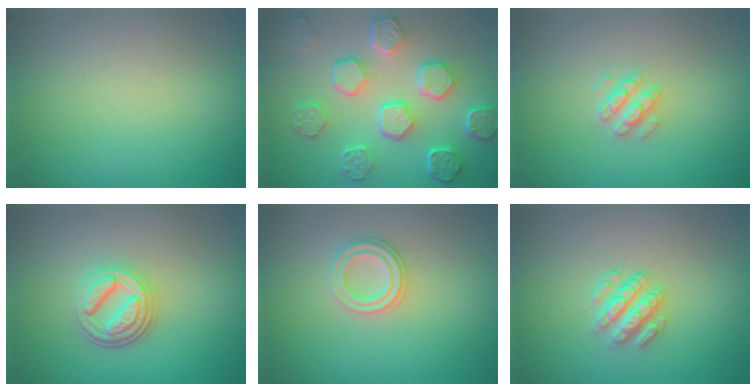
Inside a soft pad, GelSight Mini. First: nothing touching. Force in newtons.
{"total": 7.6, "press": 5.9, "slide": 4.9}
{"total": 2.1, "press": 2.0, "slide": 0.5}
{"total": 4.5, "press": 3.4, "slide": 2.9}
{"total": 2.3, "press": 2.1, "slide": 0.8}
{"total": 2.9, "press": 2.5, "slide": 1.5}